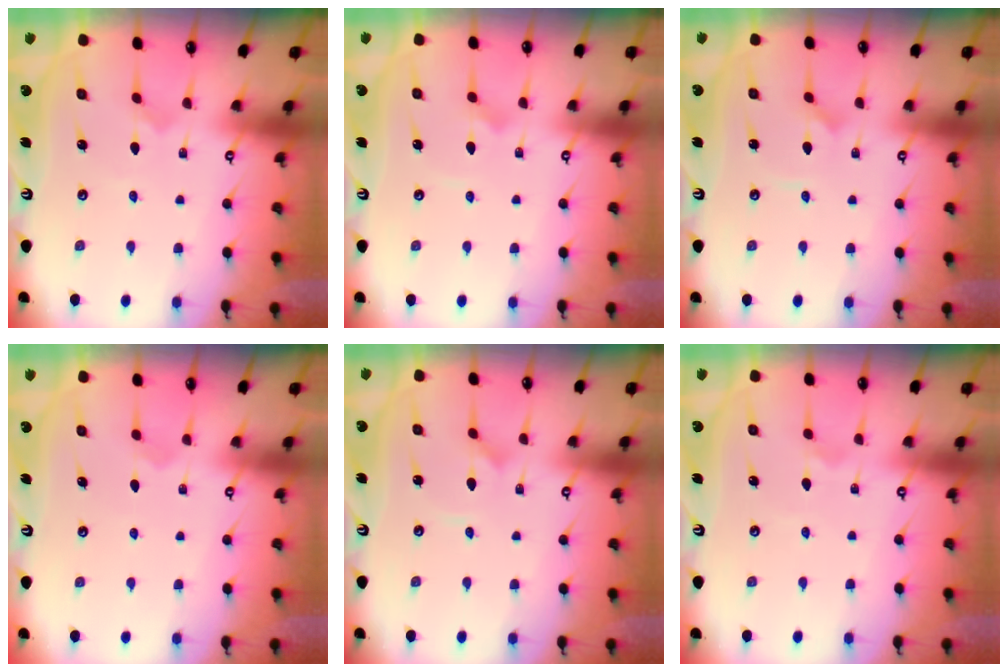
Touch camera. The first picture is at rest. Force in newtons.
{"total": 3.0, "press": 3.0, "slide": 0.2}
{"total": 2.1, "press": 2.1, "slide": 0.2}
{"total": 2.8, "press": 2.8, "slide": 0.3}
{"total": 0.9, "press": 0.9, "slide": 0.0}
{"total": 1.6, "press": 1.5, "slide": 0.2}